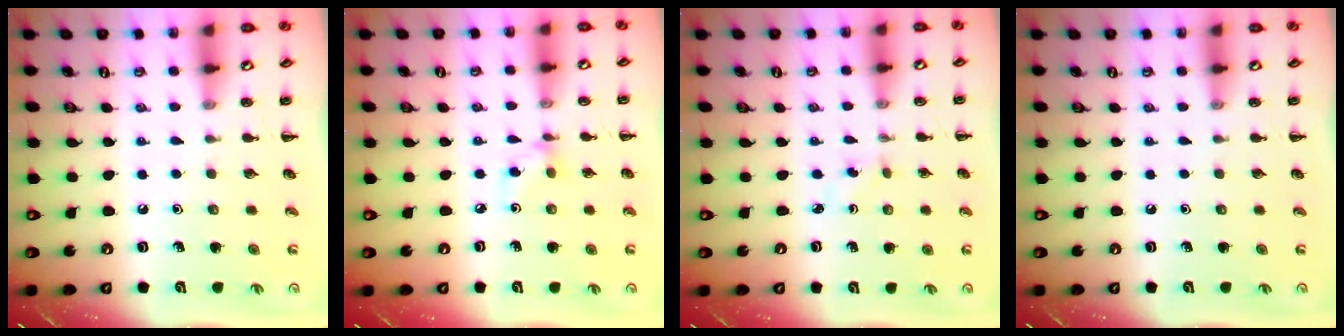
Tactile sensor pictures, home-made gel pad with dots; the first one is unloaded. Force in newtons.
{"total": 3.7, "press": 3.6, "slide": 1.1}
{"total": 1.7, "press": 1.5, "slide": 0.8}
{"total": 0.0}